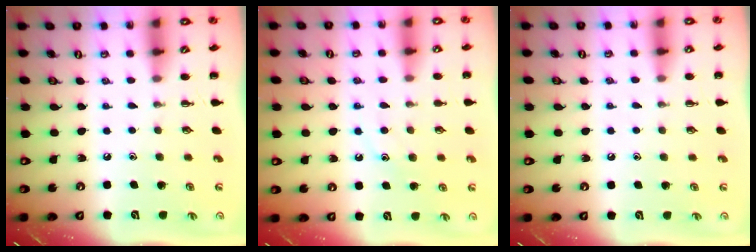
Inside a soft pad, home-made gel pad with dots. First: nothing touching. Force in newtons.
{"total": 10.2, "press": 10.1, "slide": 1.2}
{"total": 5.3, "press": 5.0, "slide": 1.7}